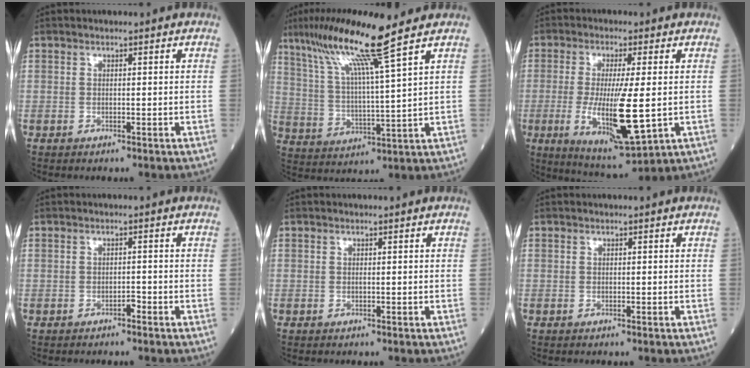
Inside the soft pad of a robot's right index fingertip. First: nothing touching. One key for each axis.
{"total": 12.7, "fx": 8.5, "fy": -1.9, "fz": 9.2, "tx": -0.173, "ty": 0.008, "tz": 0.154}
{"total": 12.9, "fx": -1.5, "fy": 1.8, "fz": 12.6, "tx": -0.231, "ty": -0.029, "tz": -0.020}
{"total": 0.8, "fx": -0.6, "fy": 0.2, "fz": 0.4, "tx": -0.007, "ty": 0.002, "tz": -0.011}
{"total": 0.0}
{"total": 0.0}